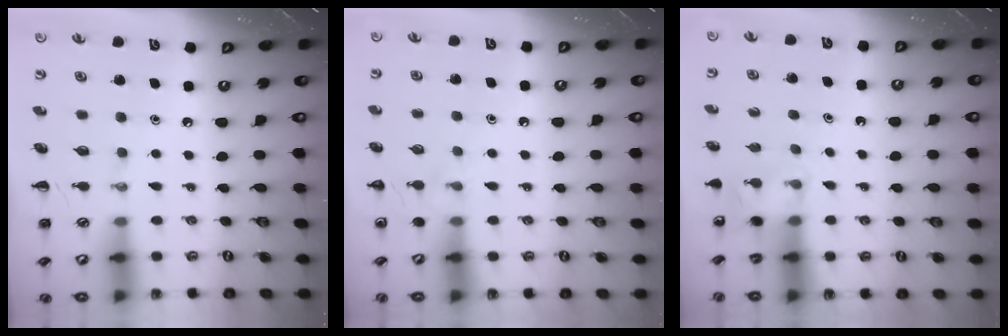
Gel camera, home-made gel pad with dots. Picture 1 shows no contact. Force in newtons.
{"total": 5.3, "press": 4.9, "slide": 2.0}
{"total": 4.9, "press": 4.8, "slide": 1.0}